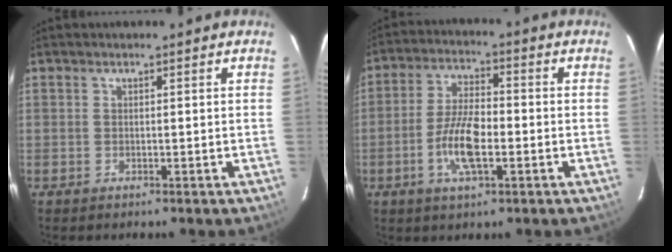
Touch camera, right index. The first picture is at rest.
{"total": 8.9, "force": [-2.8, 3.0, 7.9], "torque": [-0.161, 0.001, -0.054]}